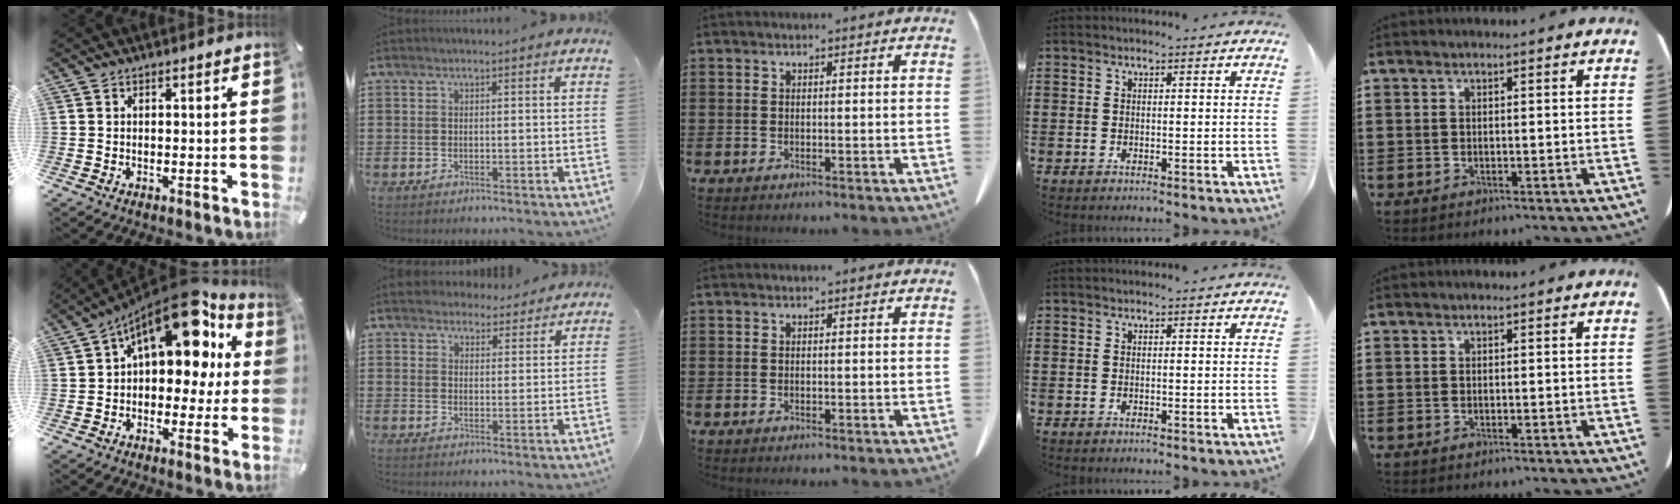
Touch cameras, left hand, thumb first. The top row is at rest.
{"thumb": {"total": 17.6, "force": [8.5, 9.1, 12.4], "torque": [-0.186, -0.059, 0.144]}, "index": {"total": 3.8, "force": [3.6, 1.2, 0.2], "torque": [-0.017, -0.006, 0.069]}}